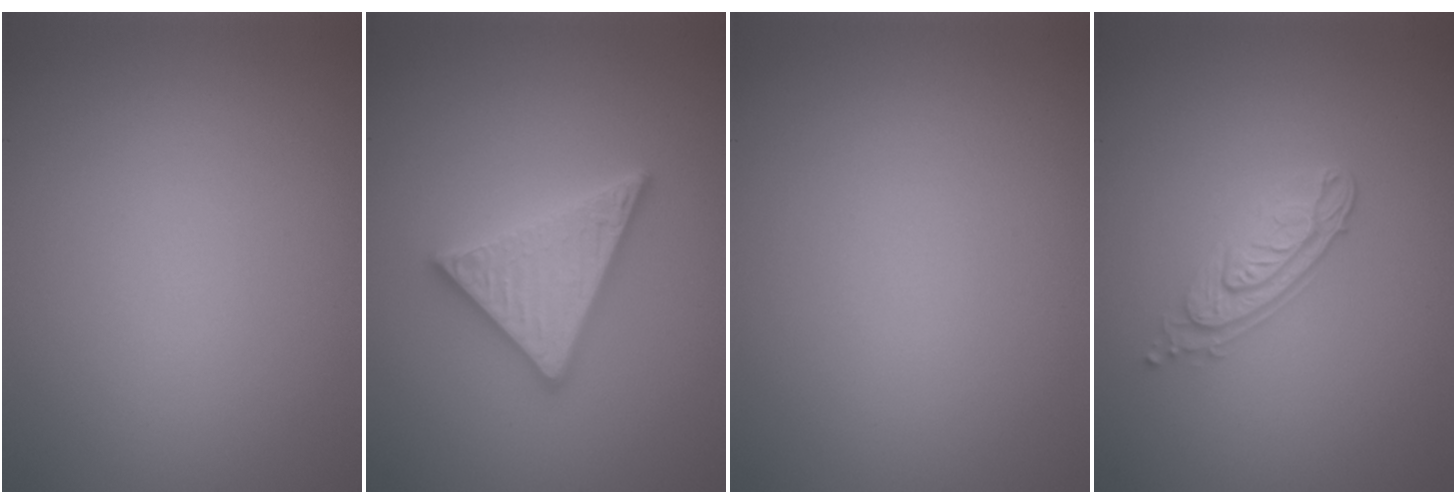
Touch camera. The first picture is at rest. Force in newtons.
{"total": 5.0, "press": 5.0, "slide": 0.6}
{"total": 0.0}
{"total": 3.1, "press": 2.6, "slide": 1.7}